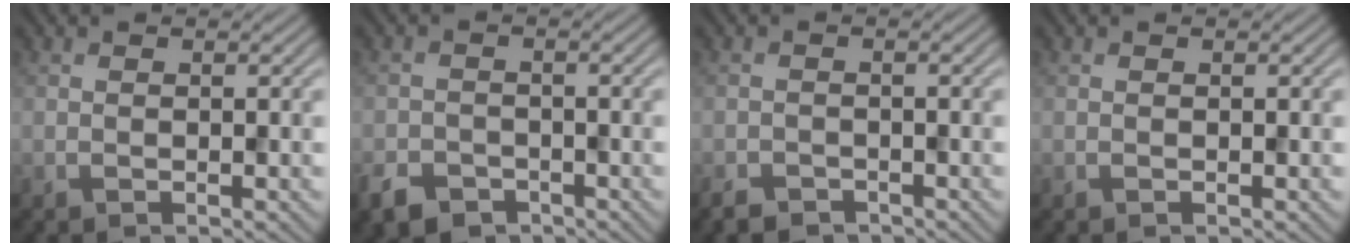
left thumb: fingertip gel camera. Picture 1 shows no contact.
{"total": 3.8, "force": [-2.7, 2.3, 1.1], "torque": [-0.034, -0.008, -0.057]}
{"total": 2.0, "force": [-1.8, 0.9, 0.2], "torque": [-0.010, -0.004, -0.040]}
{"total": 0.0}